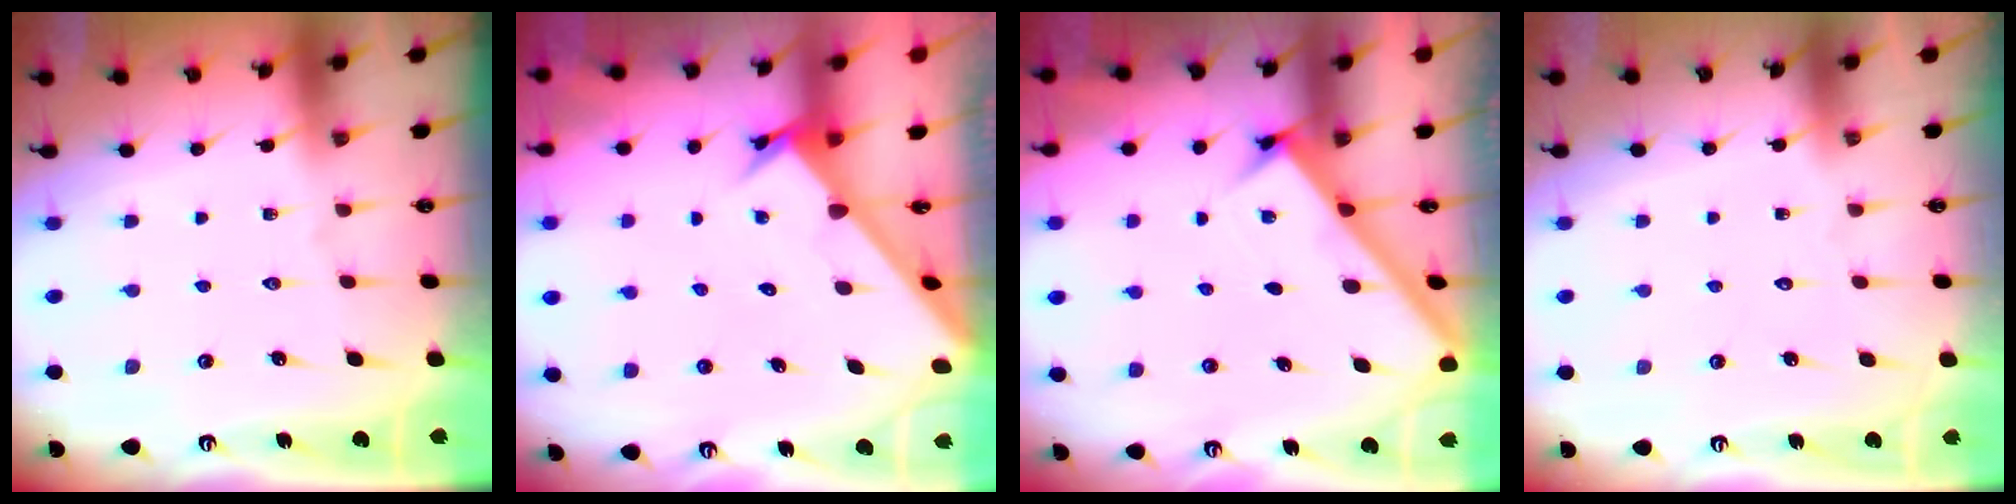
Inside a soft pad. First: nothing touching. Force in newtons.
{"total": 2.6, "press": 2.5, "slide": 0.3}
{"total": 2.6, "press": 2.6, "slide": 0.3}
{"total": 1.8, "press": 1.7, "slide": 0.1}